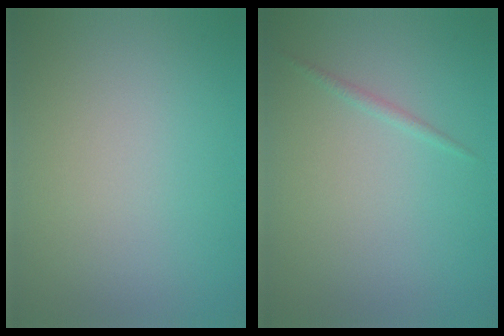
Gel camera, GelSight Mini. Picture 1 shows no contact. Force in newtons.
{"total": 0.7, "press": 0.7, "slide": 0.0}